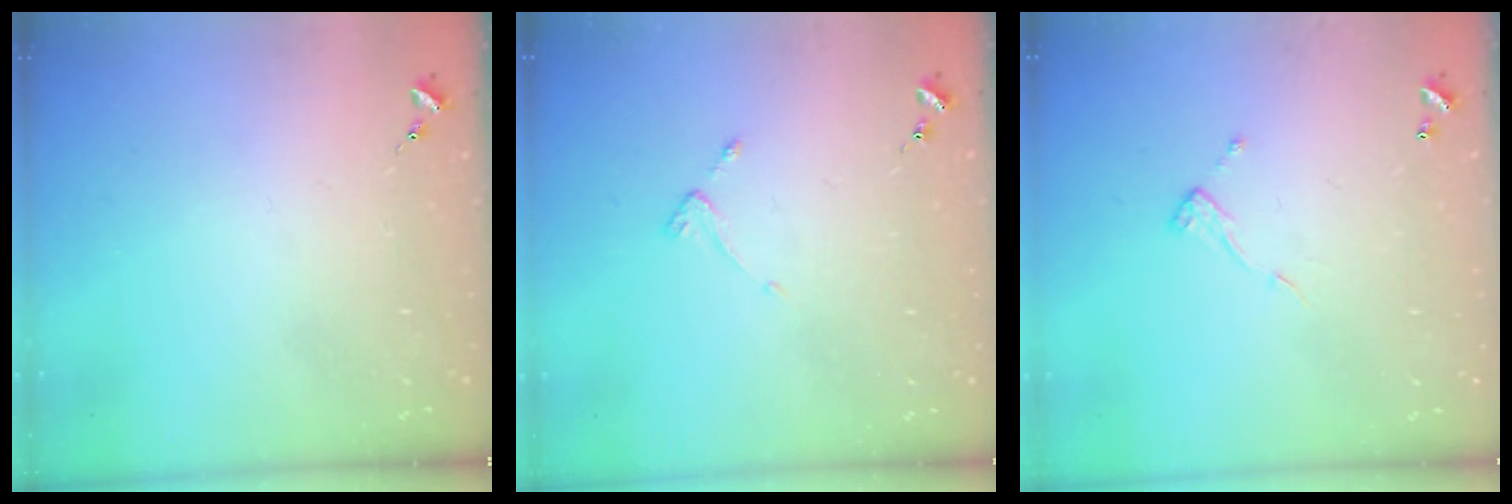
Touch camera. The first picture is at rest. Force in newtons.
{"total": 2.6, "press": 2.6, "slide": 0.5}
{"total": 7.0, "press": 7.0, "slide": 0.4}